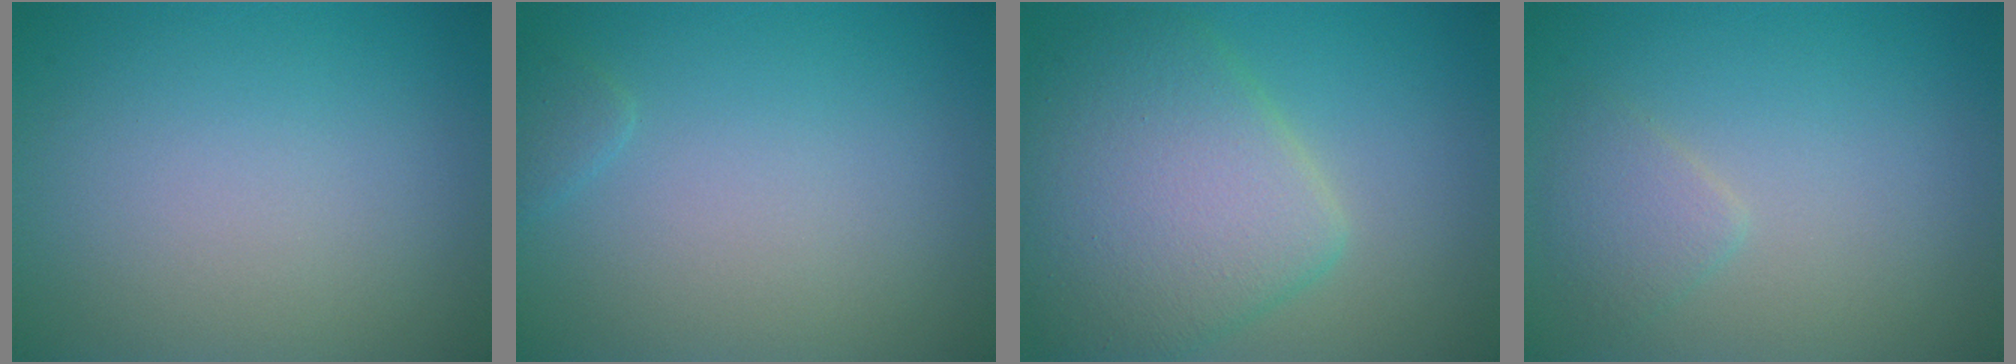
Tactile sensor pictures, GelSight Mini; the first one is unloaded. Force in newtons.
{"total": 0.8, "press": 0.8, "slide": 0.1}
{"total": 7.7, "press": 7.7, "slide": 0.2}
{"total": 1.6, "press": 1.6, "slide": 0.1}